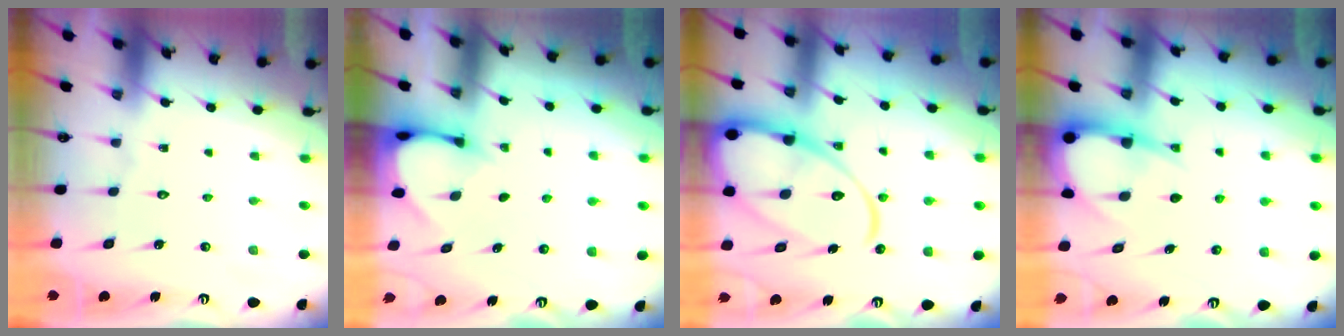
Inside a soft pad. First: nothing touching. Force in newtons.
{"total": 3.1, "press": 3.1, "slide": 0.2}
{"total": 18.3, "press": 18.2, "slide": 1.7}
{"total": 7.4, "press": 7.3, "slide": 1.0}